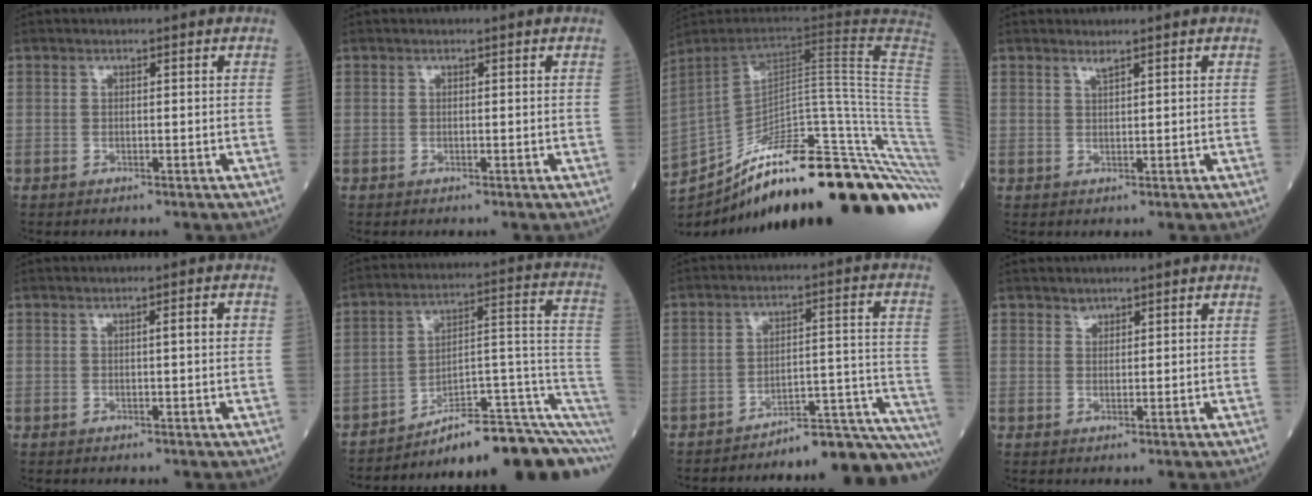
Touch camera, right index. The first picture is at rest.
{"total": 0.0}
{"total": 36.4, "force": [-23.4, 3.8, 27.7], "torque": [-0.305, -0.013, -0.324]}
{"total": 1.0, "force": [0.9, -0.1, 0.4], "torque": [-0.013, -0.005, 0.022]}
{"total": 2.0, "force": [0.3, 0.0, 1.9], "torque": [-0.031, 0.002, 0.004]}
{"total": 16.4, "force": [-10.7, 2.6, 12.1], "torque": [-0.105, 0.071, -0.149]}
{"total": 16.9, "force": [-16.4, -0.7, 4.2], "torque": [-0.004, 0.034, -0.215]}
{"total": 0.9, "force": [0.9, 0.4, 0.0], "torque": [0.002, -0.007, 0.012]}